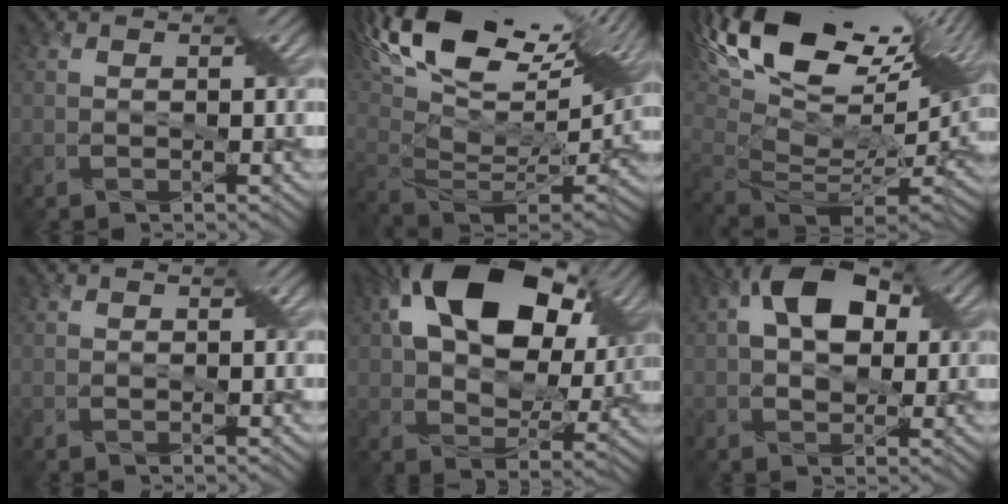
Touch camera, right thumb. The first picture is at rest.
{"total": 21.0, "force": [12.8, 8.7, 14.2], "torque": [-0.279, 0.068, 0.220]}
{"total": 20.3, "force": [10.7, 8.9, 14.8], "torque": [-0.270, 0.054, 0.205]}
{"total": 0.0}
{"total": 18.8, "force": [8.1, 11.8, 12.2], "torque": [-0.231, 0.039, 0.135]}
{"total": 8.6, "force": [2.2, 5.4, 6.3], "torque": [-0.118, 0.021, 0.023]}